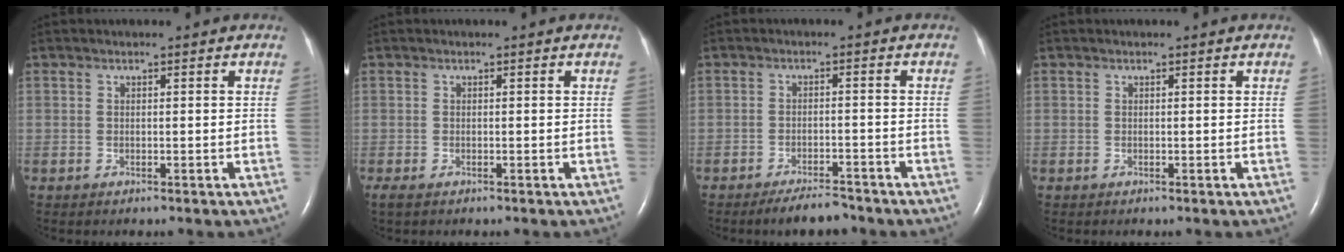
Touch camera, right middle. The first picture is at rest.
{"total": 1.1, "force": [-0.6, 0.4, 0.8], "torque": [-0.017, -0.003, -0.009]}
{"total": 4.4, "force": [-3.9, 1.0, 1.9], "torque": [-0.034, -0.006, -0.063]}
{"total": 0.0}